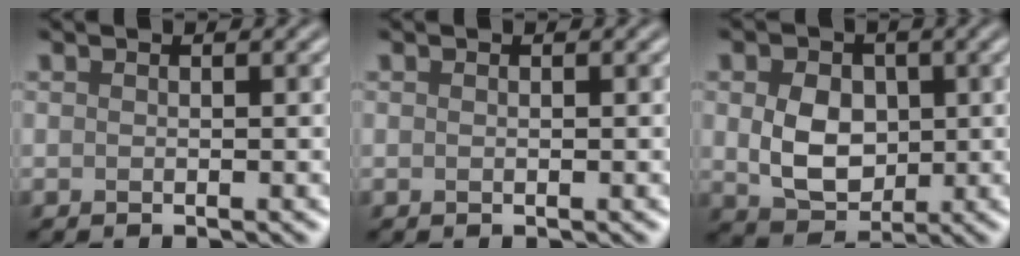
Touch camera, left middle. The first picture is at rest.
{"total": 0.0}
{"total": 5.4, "force": [0.3, 4.1, 3.5], "torque": [-0.071, -0.007, 0.008]}